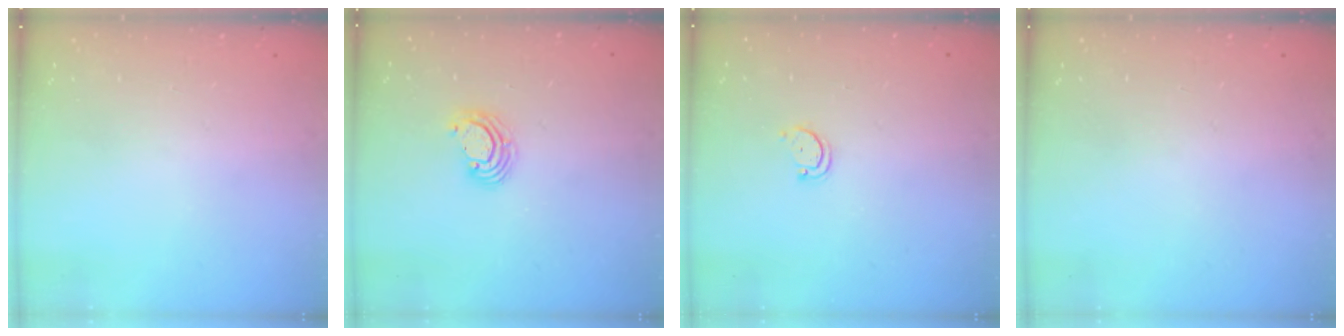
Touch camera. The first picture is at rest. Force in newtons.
{"total": 3.6, "press": 3.6, "slide": 0.2}
{"total": 2.9, "press": 2.9, "slide": 0.4}
{"total": 0.0}